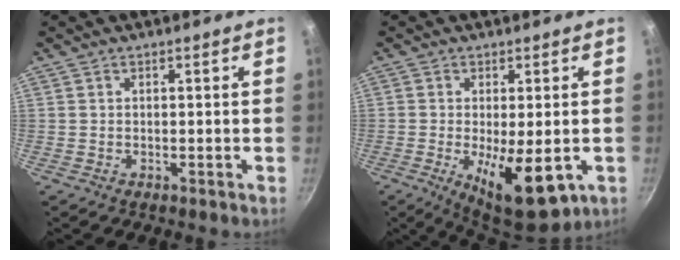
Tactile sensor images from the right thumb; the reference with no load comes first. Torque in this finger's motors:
{"motor_torque": [-0.19, 0.66, 0.05, 0.04, 0.10]}